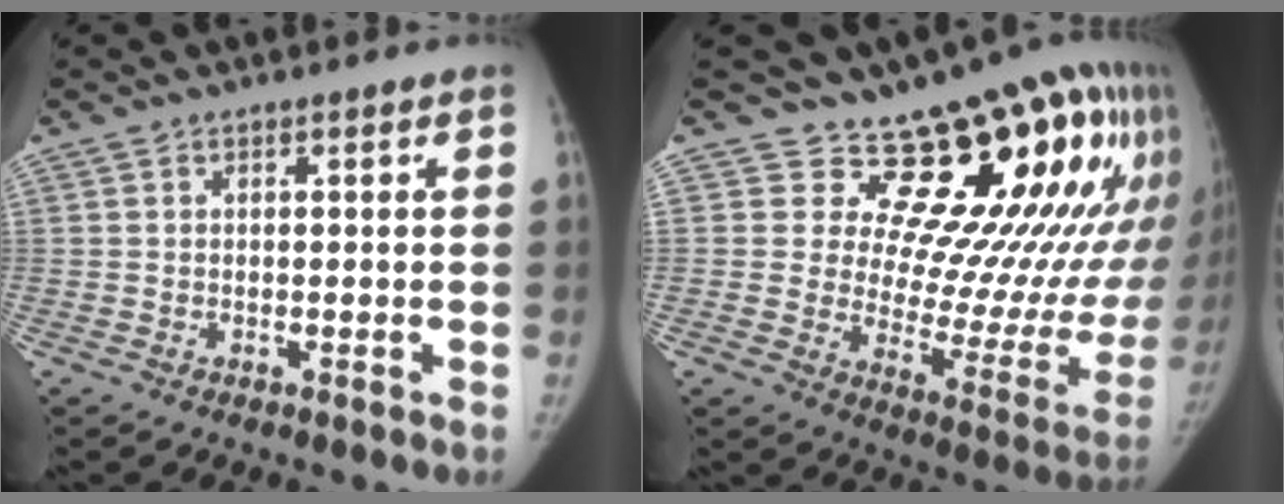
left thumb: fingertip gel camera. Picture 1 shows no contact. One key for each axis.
{"total": 23.1, "fx": 15.7, "fy": 9.0, "fz": 14.4, "tx": -0.148, "ty": -0.104, "tz": 0.212}